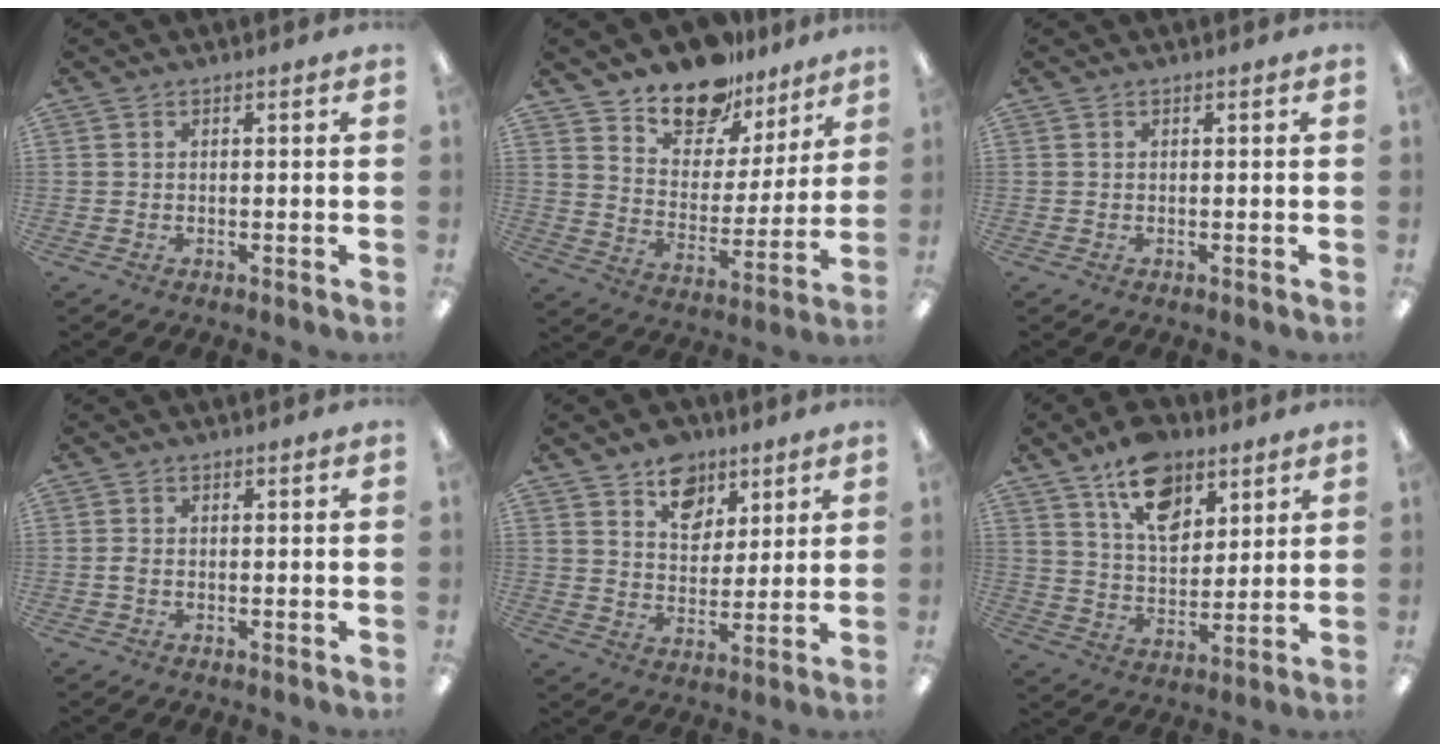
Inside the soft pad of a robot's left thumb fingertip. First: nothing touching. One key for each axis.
{"total": 14.5, "fx": 11.9, "fy": 7.6, "fz": 3.6, "tx": -0.063, "ty": -0.094, "tz": 0.219}
{"total": 0.0}
{"total": 1.1, "fx": -0.1, "fy": 0.6, "fz": 0.9, "tx": -0.018, "ty": 0.003, "tz": -0.003}
{"total": 10.1, "fx": 7.0, "fy": 6.8, "fz": 2.5, "tx": -0.027, "ty": -0.044, "tz": 0.128}
{"total": 14.2, "fx": 8.7, "fy": 8.5, "fz": 7.4, "tx": -0.112, "ty": -0.037, "tz": 0.158}